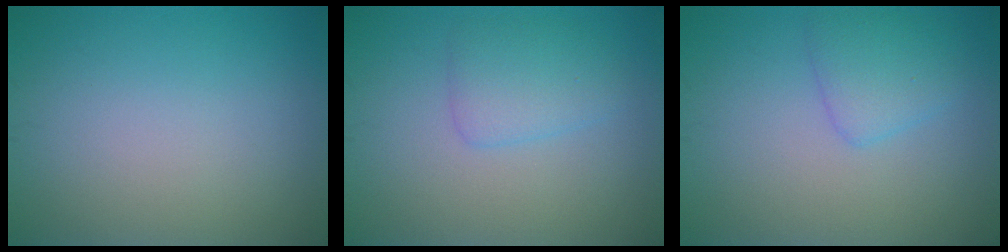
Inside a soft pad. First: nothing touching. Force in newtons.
{"total": 2.5, "press": 2.5, "slide": 0.2}
{"total": 2.5, "press": 2.4, "slide": 0.2}